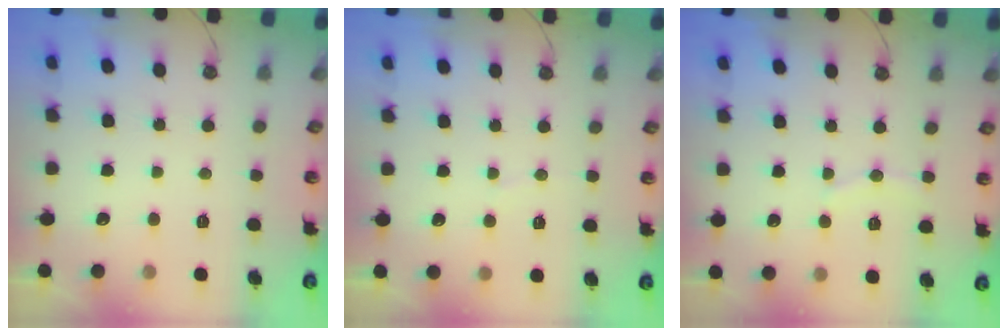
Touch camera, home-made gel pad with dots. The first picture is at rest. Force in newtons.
{"total": 3.0, "press": 2.9, "slide": 0.3}
{"total": 4.7, "press": 4.7, "slide": 0.5}